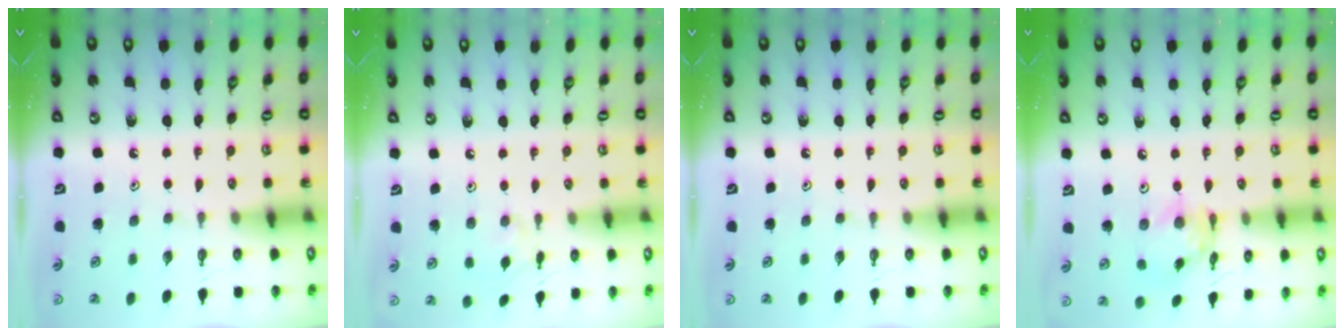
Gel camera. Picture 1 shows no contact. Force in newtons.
{"total": 2.1, "press": 2.1, "slide": 0.4}
{"total": 0.0}
{"total": 9.2, "press": 9.2, "slide": 0.6}